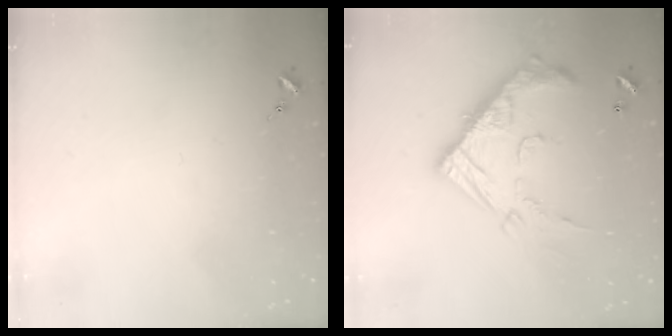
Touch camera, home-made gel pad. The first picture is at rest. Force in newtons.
{"total": 20.8, "press": 20.8, "slide": 0.6}